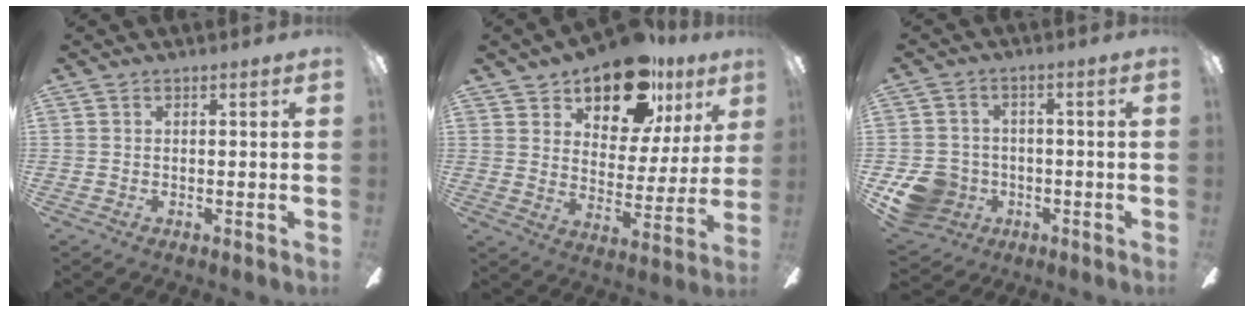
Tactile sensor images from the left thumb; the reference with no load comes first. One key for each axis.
{"total": 17.7, "fx": 12.6, "fy": 9.0, "fz": 8.6, "tx": -0.134, "ty": -0.073, "tz": 0.218}
{"total": 9.5, "fx": -3.7, "fy": 8.2, "fz": 3.0, "tx": -0.080, "ty": 0.026, "tz": -0.063}